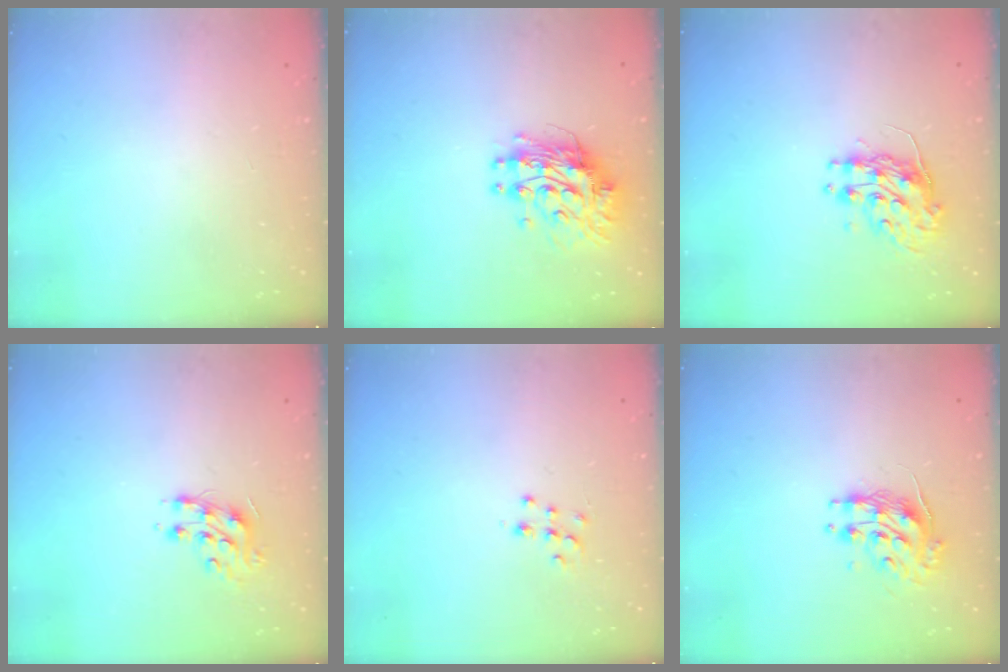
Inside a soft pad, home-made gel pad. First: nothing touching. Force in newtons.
{"total": 11.5, "press": 11.5, "slide": 1.0}
{"total": 9.2, "press": 9.2, "slide": 0.7}
{"total": 8.4, "press": 8.4, "slide": 0.2}
{"total": 7.2, "press": 7.2, "slide": 0.5}
{"total": 9.3, "press": 9.3, "slide": 0.5}